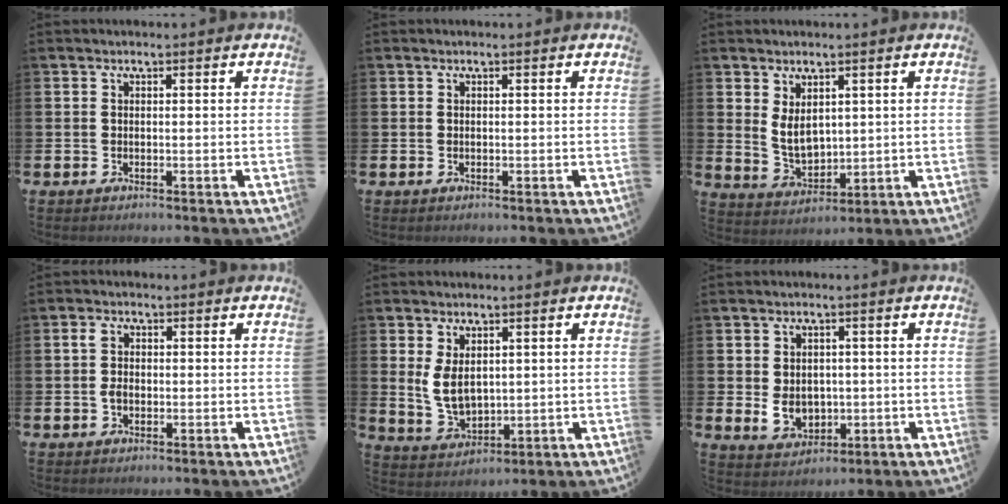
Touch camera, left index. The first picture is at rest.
{"total": 0.0}
{"total": 4.4, "force": [2.2, 2.4, 2.9], "torque": [-0.046, -0.009, 0.037]}
{"total": 2.7, "force": [0.2, 1.8, 1.9], "torque": [-0.028, 0.004, -0.001]}
{"total": 4.8, "force": [1.7, 2.8, 3.5], "torque": [-0.058, -0.004, 0.029]}
{"total": 3.9, "force": [-0.2, 3.3, 2.2], "torque": [-0.026, 0.001, -0.010]}